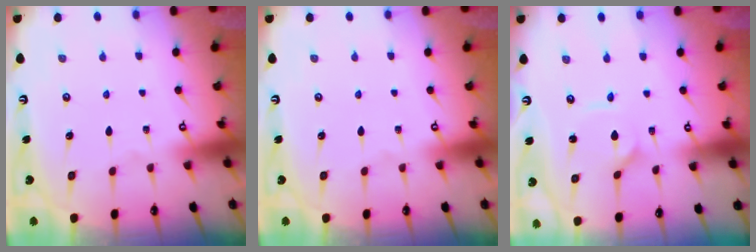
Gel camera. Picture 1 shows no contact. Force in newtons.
{"total": 0.0}
{"total": 1.7, "press": 1.6, "slide": 0.2}